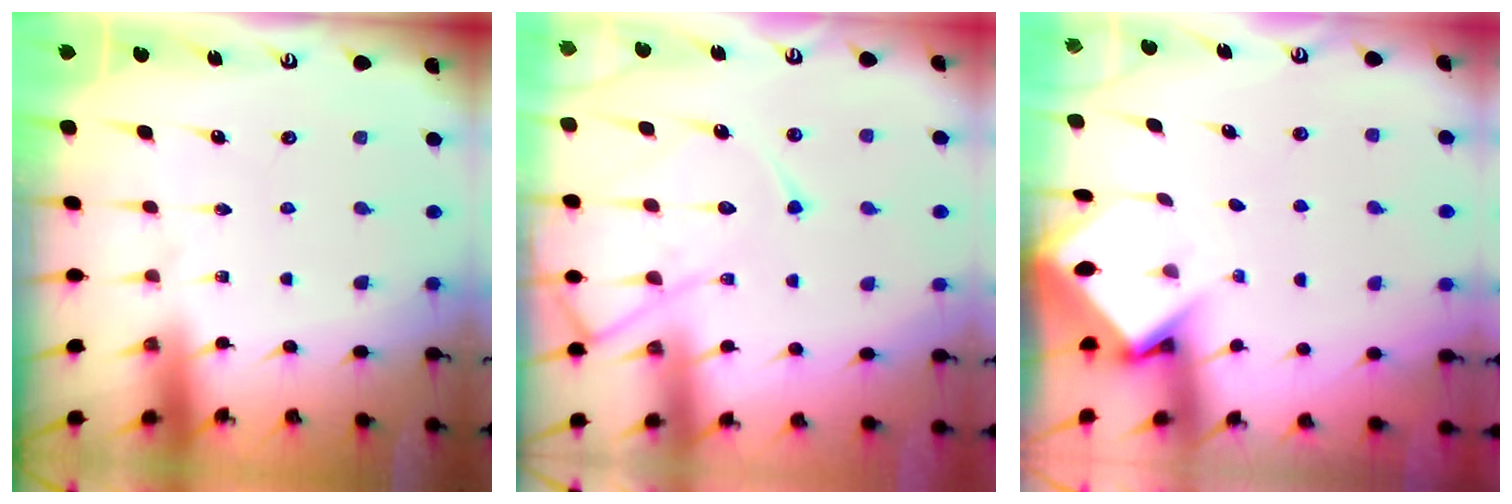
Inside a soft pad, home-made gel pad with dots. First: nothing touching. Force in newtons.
{"total": 13.4, "press": 13.4, "slide": 1.4}
{"total": 4.0, "press": 4.0, "slide": 0.3}